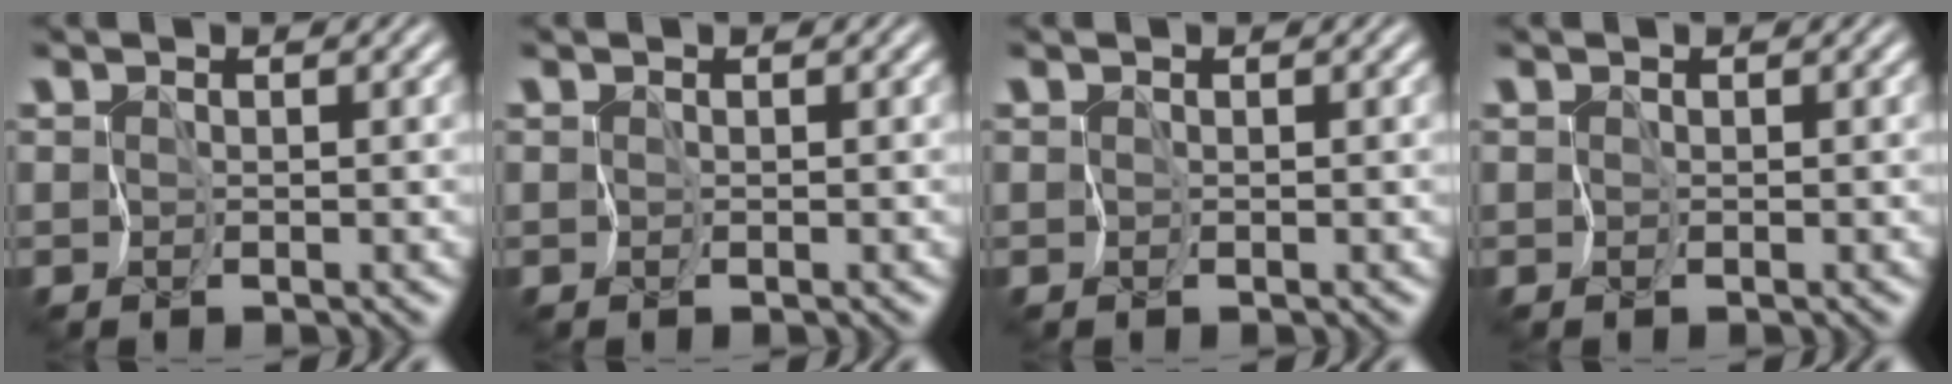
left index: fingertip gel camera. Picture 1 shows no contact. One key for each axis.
{"total": 0.0}
{"total": 0.0}
{"total": 0.0}